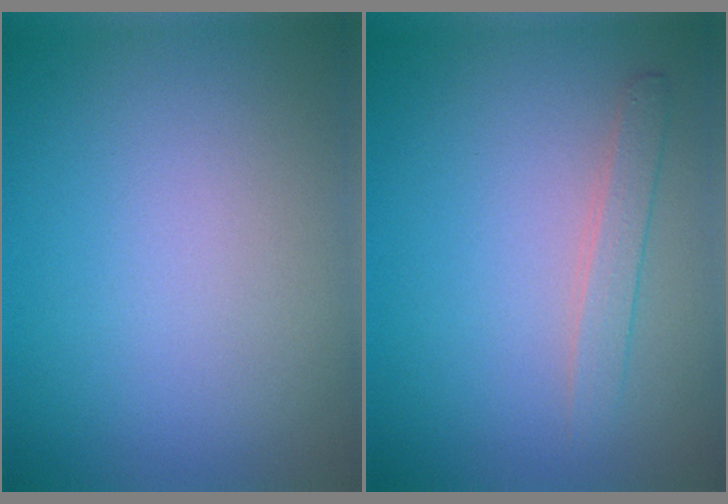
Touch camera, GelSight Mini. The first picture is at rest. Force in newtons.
{"total": 1.7, "press": 1.7, "slide": 0.0}